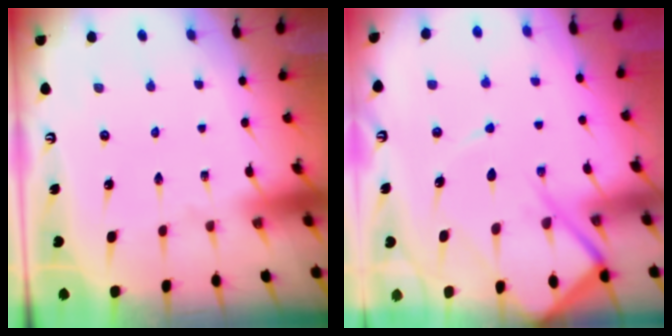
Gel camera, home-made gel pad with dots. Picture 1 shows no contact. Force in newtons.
{"total": 11.7, "press": 11.7, "slide": 1.1}